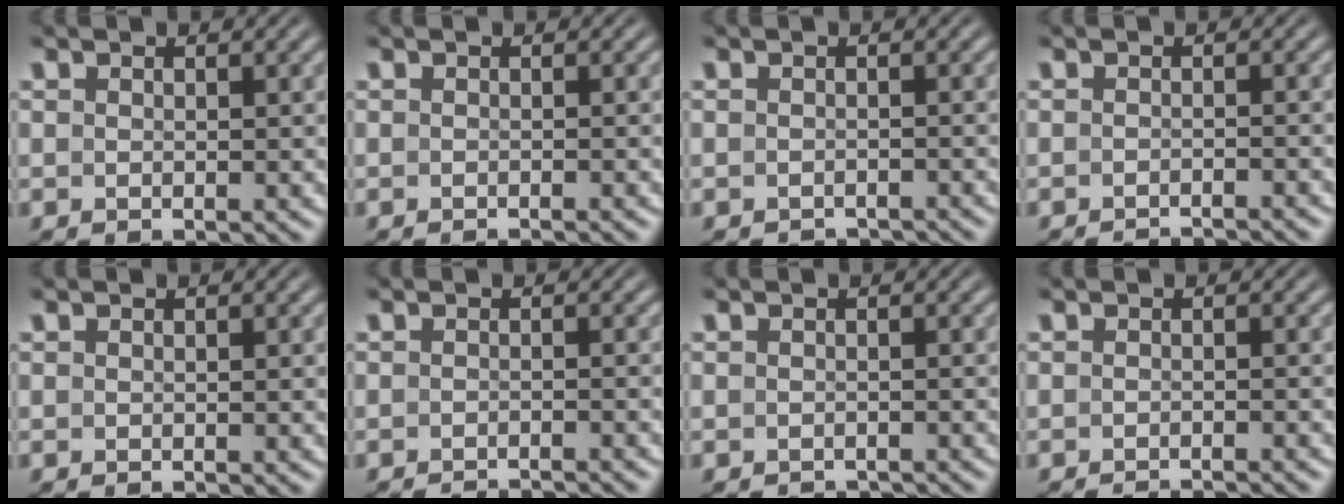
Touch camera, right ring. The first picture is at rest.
{"total": 1.2, "force": [-1.1, -0.3, 0.2], "torque": [0.000, 0.002, -0.018]}
{"total": 2.5, "force": [-2.5, 0.1, 0.0], "torque": [-0.003, -0.010, -0.035]}
{"total": 3.2, "force": [-3.2, -0.1, 0.2], "torque": [-0.003, -0.009, -0.047]}
{"total": 0.0}
{"total": 3.1, "force": [-3.1, -0.1, 0.2], "torque": [-0.003, -0.009, -0.046]}
{"total": 2.1, "force": [-2.1, 0.1, 0.0], "torque": [-0.003, -0.010, -0.029]}
{"total": 2.7, "force": [-2.7, -0.1, 0.2], "torque": [-0.002, -0.007, -0.039]}